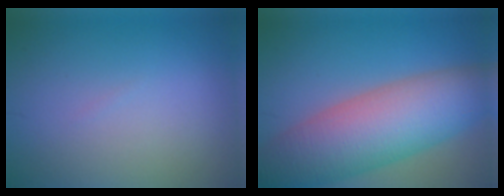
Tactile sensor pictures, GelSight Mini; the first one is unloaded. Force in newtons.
{"total": 11.0, "press": 10.9, "slide": 0.8}